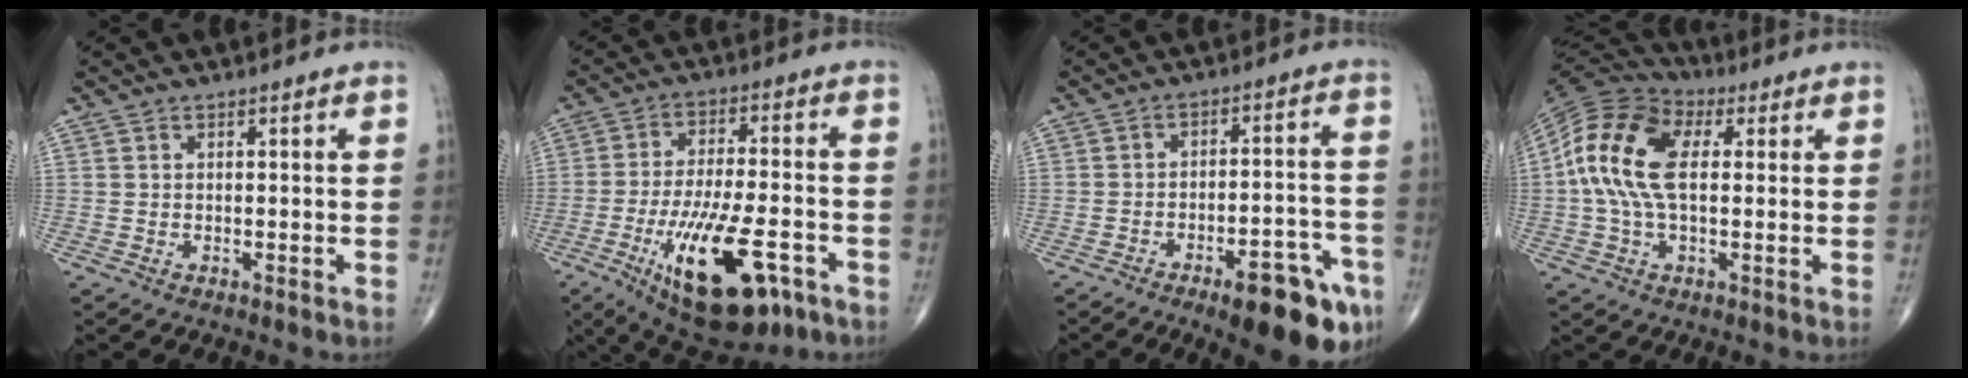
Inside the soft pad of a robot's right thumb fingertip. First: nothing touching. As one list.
[{"total": 19.2, "force": [-8.3, 7.2, 15.8], "torque": [-0.273, 0.016, -0.120]}, {"total": 15.0, "force": [-8.6, 4.6, 11.4], "torque": [-0.112, 0.055, -0.111]}, {"total": 14.5, "force": [1.8, 8.1, 11.9], "torque": [-0.250, 0.026, 0.025]}]